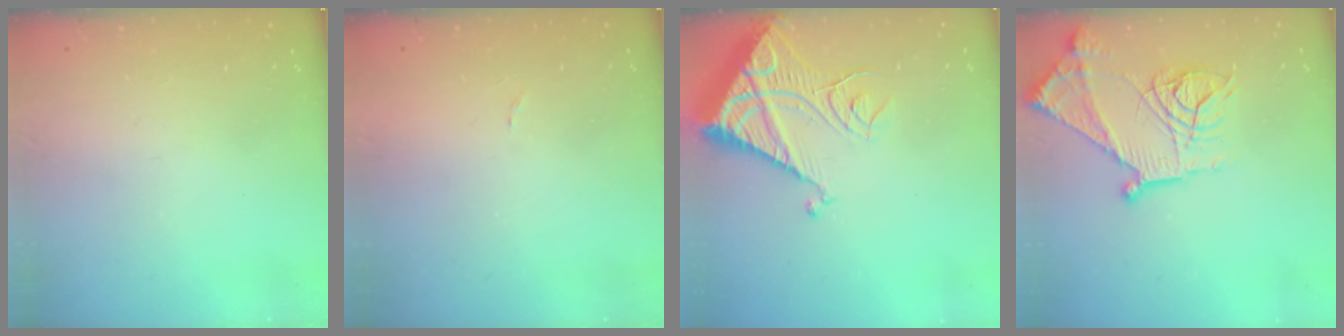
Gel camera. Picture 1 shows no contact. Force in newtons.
{"total": 4.3, "press": 4.2, "slide": 0.3}
{"total": 15.5, "press": 15.4, "slide": 1.6}
{"total": 16.5, "press": 16.5, "slide": 1.3}